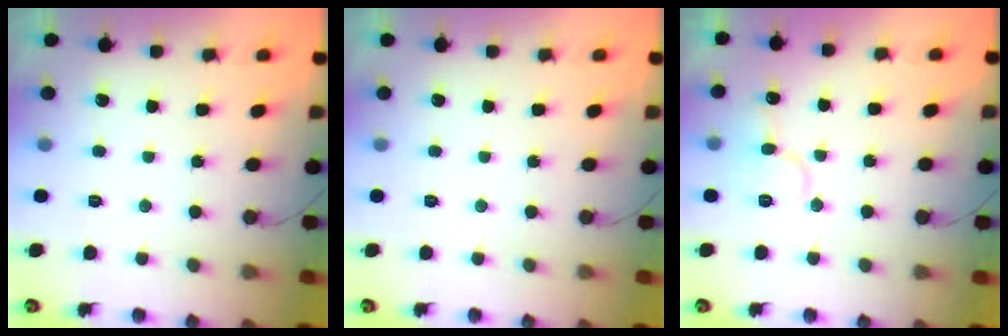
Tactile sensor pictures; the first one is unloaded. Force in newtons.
{"total": 0.0}
{"total": 10.4, "press": 10.3, "slide": 1.4}